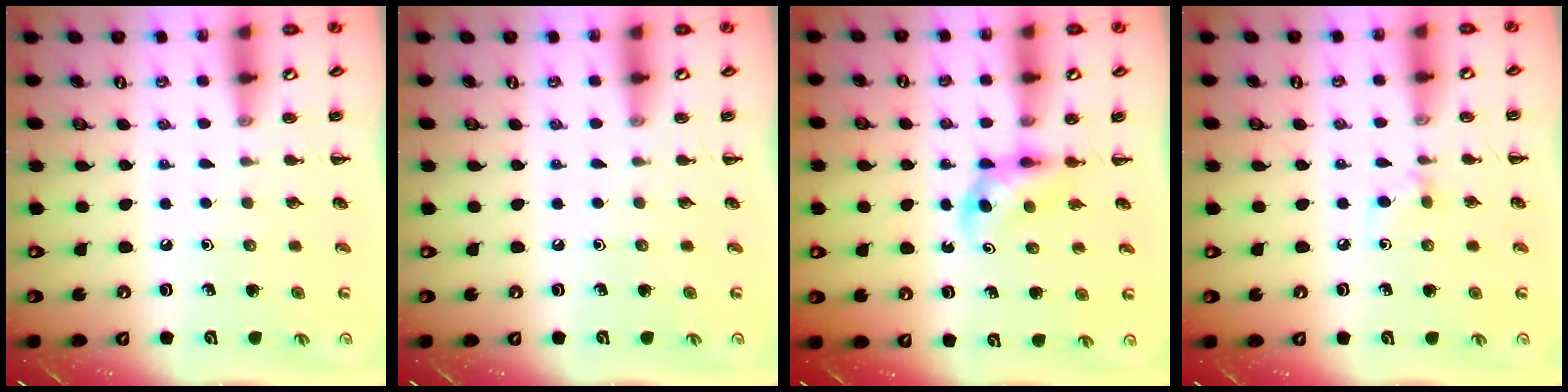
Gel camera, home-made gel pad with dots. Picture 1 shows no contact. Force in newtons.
{"total": 0.0}
{"total": 4.0, "press": 3.8, "slide": 1.2}
{"total": 4.5, "press": 4.2, "slide": 1.5}